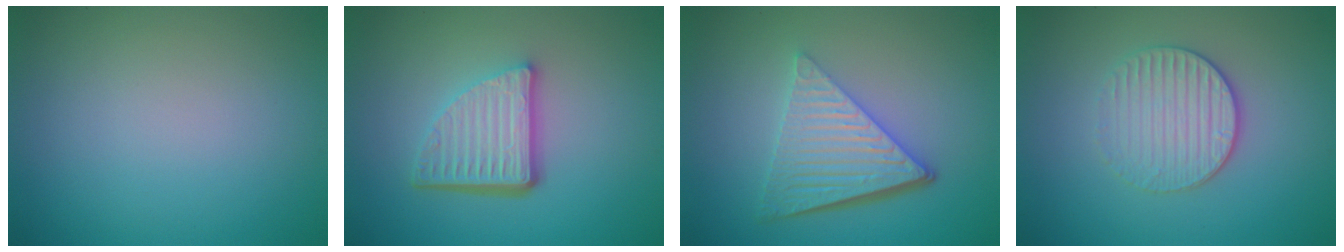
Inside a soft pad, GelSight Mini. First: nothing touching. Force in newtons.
{"total": 5.6, "press": 3.7, "slide": 4.1}
{"total": 6.5, "press": 4.4, "slide": 4.8}
{"total": 3.2, "press": 2.9, "slide": 1.3}